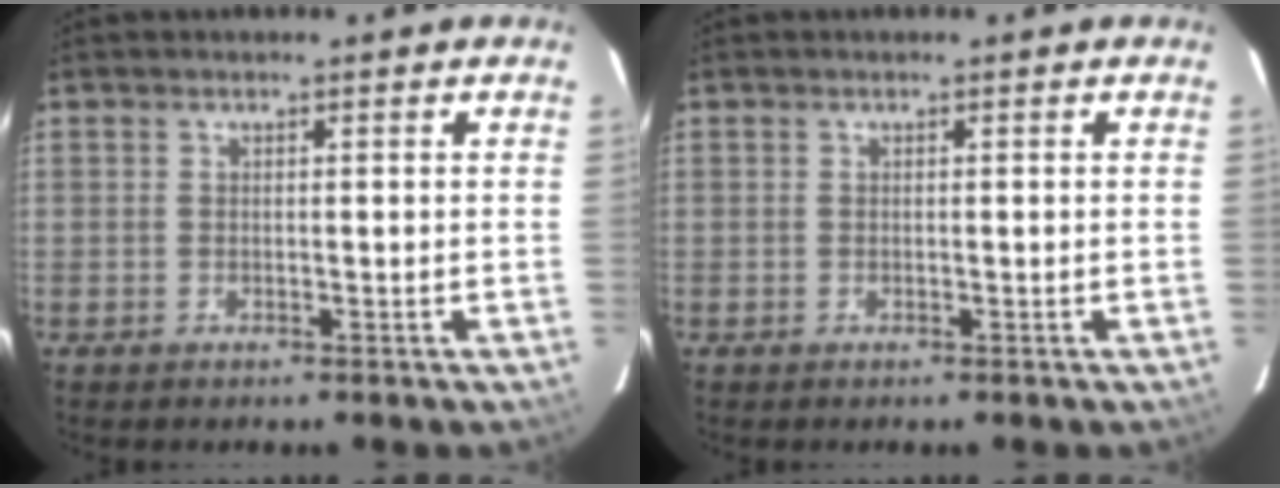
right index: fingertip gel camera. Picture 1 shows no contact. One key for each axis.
{"total": 0.0}